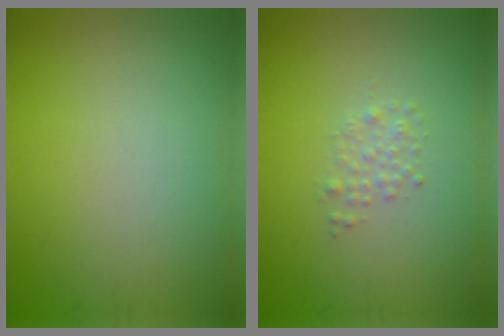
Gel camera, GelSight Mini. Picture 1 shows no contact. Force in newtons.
{"total": 1.2, "press": 1.2, "slide": 0.0}